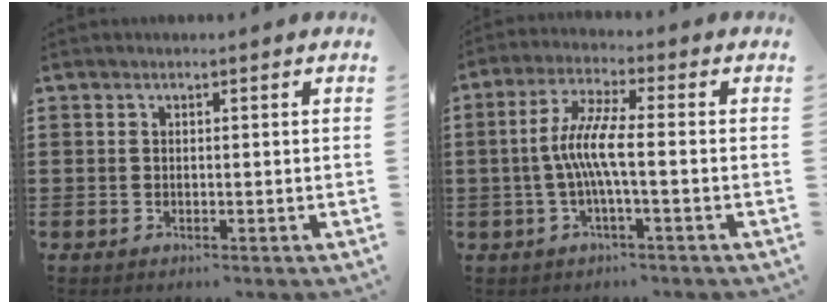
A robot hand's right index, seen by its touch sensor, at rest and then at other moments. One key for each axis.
{"total": 6.9, "fx": -1.2, "fy": 0.6, "fz": 6.7, "tx": -0.149, "ty": -0.012, "tz": -0.034}